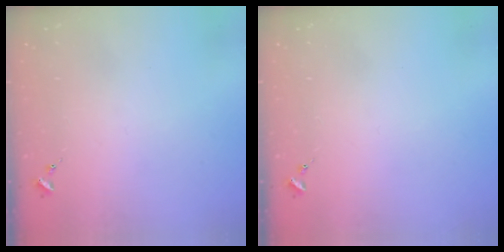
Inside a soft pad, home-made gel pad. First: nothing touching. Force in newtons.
{"total": 0.0}